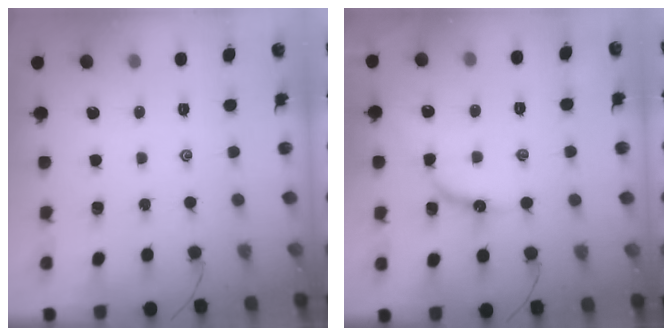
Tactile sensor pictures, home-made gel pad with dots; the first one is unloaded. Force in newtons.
{"total": 9.9, "press": 9.8, "slide": 1.0}